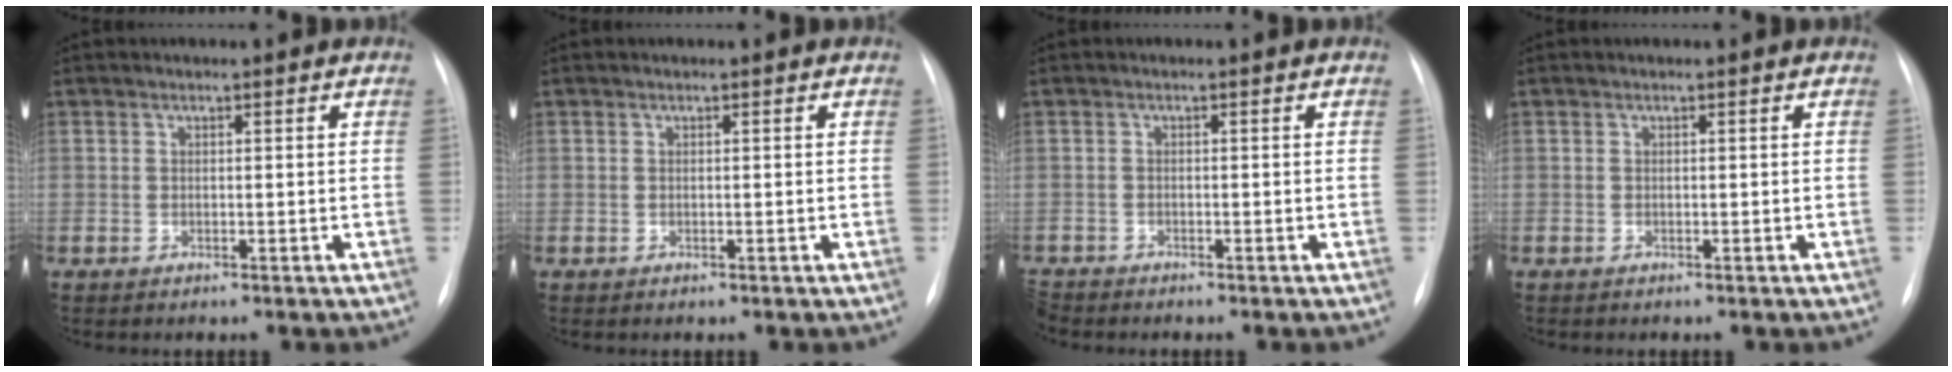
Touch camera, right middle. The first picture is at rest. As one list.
[{"total": 0.0}, {"total": 1.8, "force": [-1.7, 0.3, -0.1], "torque": [0.002, -0.008, -0.031]}, {"total": 0.0}]